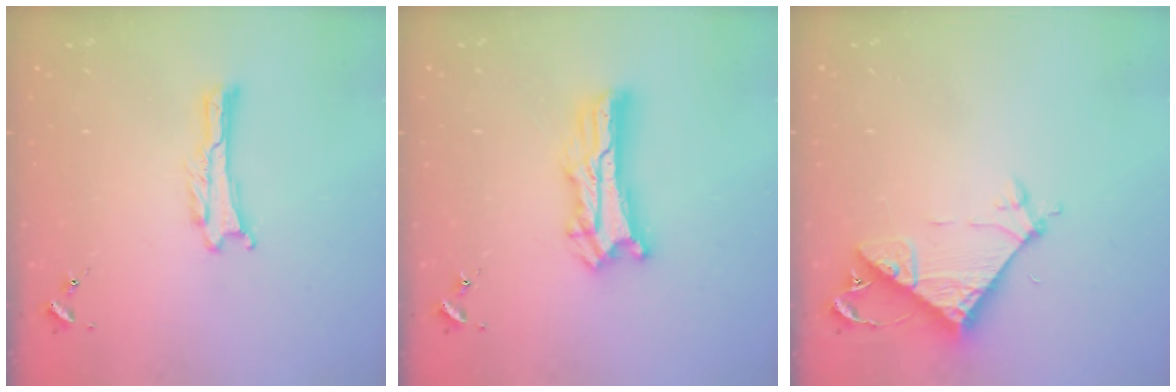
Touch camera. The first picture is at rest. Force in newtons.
{"total": 9.3, "press": 9.3, "slide": 0.7}
{"total": 8.7, "press": 8.7, "slide": 0.4}